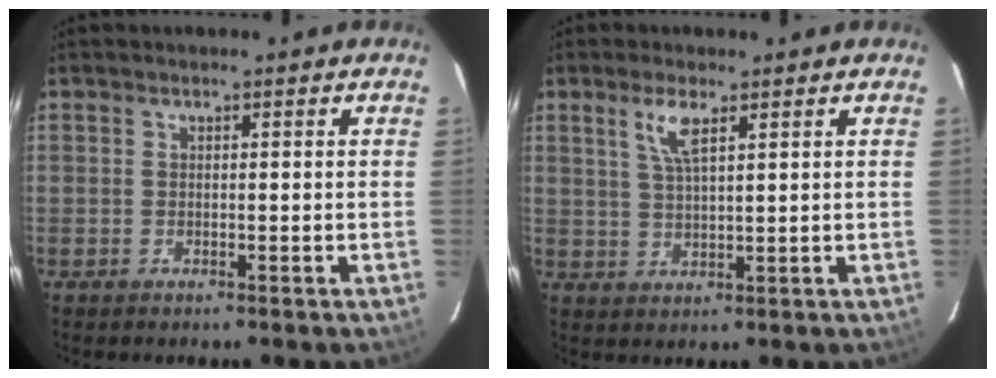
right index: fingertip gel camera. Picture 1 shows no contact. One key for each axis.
{"total": 4.5, "fx": 2.4, "fy": 1.1, "fz": 3.7, "tx": -0.073, "ty": 0.002, "tz": 0.050}